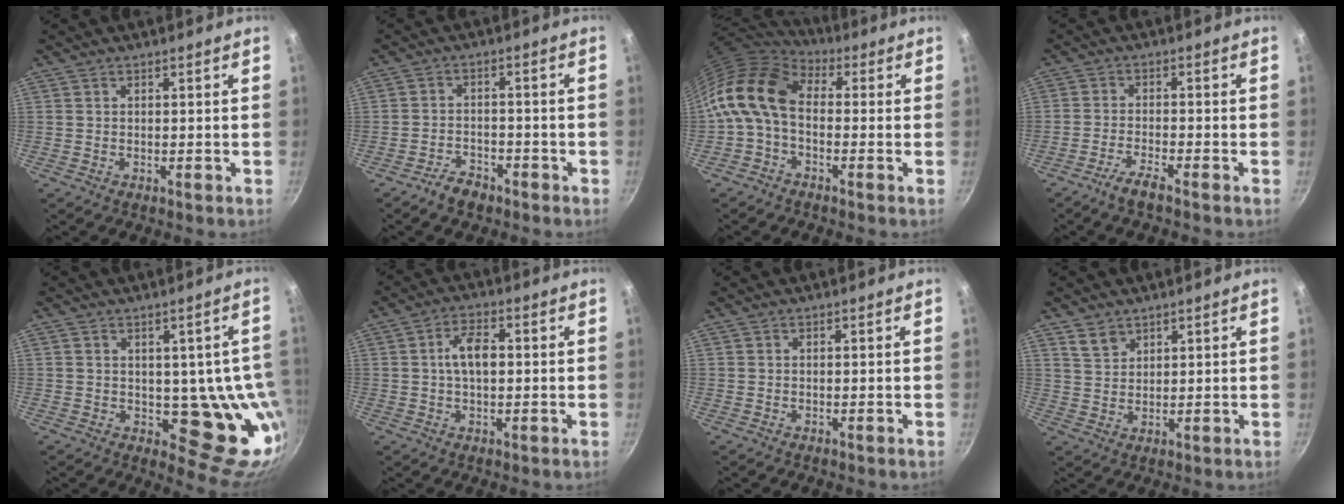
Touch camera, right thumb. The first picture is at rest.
{"total": 4.6, "force": [-3.4, 2.5, 1.7], "torque": [-0.022, 0.034, -0.055]}
{"total": 13.8, "force": [-0.2, 9.0, 10.5], "torque": [-0.199, 0.027, -0.025]}
{"total": 3.7, "force": [-2.9, 0.2, 2.3], "torque": [-0.059, 0.018, -0.061]}
{"total": 14.0, "force": [-0.4, 7.4, 11.8], "torque": [-0.078, -0.021, 0.003]}
{"total": 6.2, "force": [0.5, 3.3, 5.1], "torque": [-0.079, 0.016, 0.004]}
{"total": 0.0}
{"total": 3.8, "force": [2.8, 2.2, 1.4], "torque": [-0.018, -0.010, 0.057]}